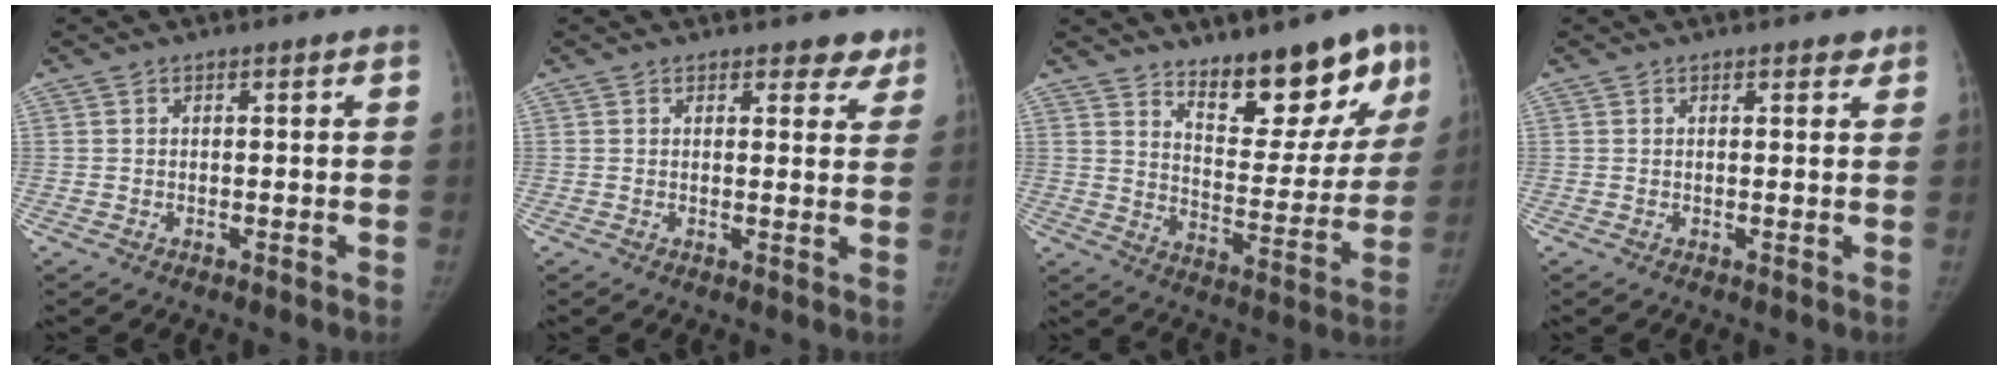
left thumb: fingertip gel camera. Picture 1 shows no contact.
{"total": 4.1, "force": [3.3, 2.1, 1.1], "torque": [0.023, -0.018, 0.031]}
{"total": 16.0, "force": [11.2, 6.2, 9.6], "torque": [-0.068, -0.086, 0.170]}
{"total": 1.4, "force": [1.1, 0.7, 0.6], "torque": [0.004, -0.006, 0.010]}